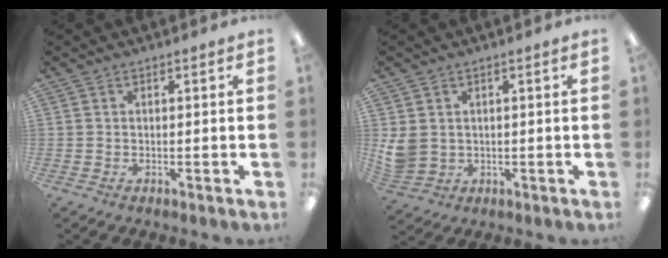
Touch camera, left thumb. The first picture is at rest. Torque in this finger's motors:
{"motor_torque": [-0.01, 0.36, 0.29, -0.28, 0.03]}